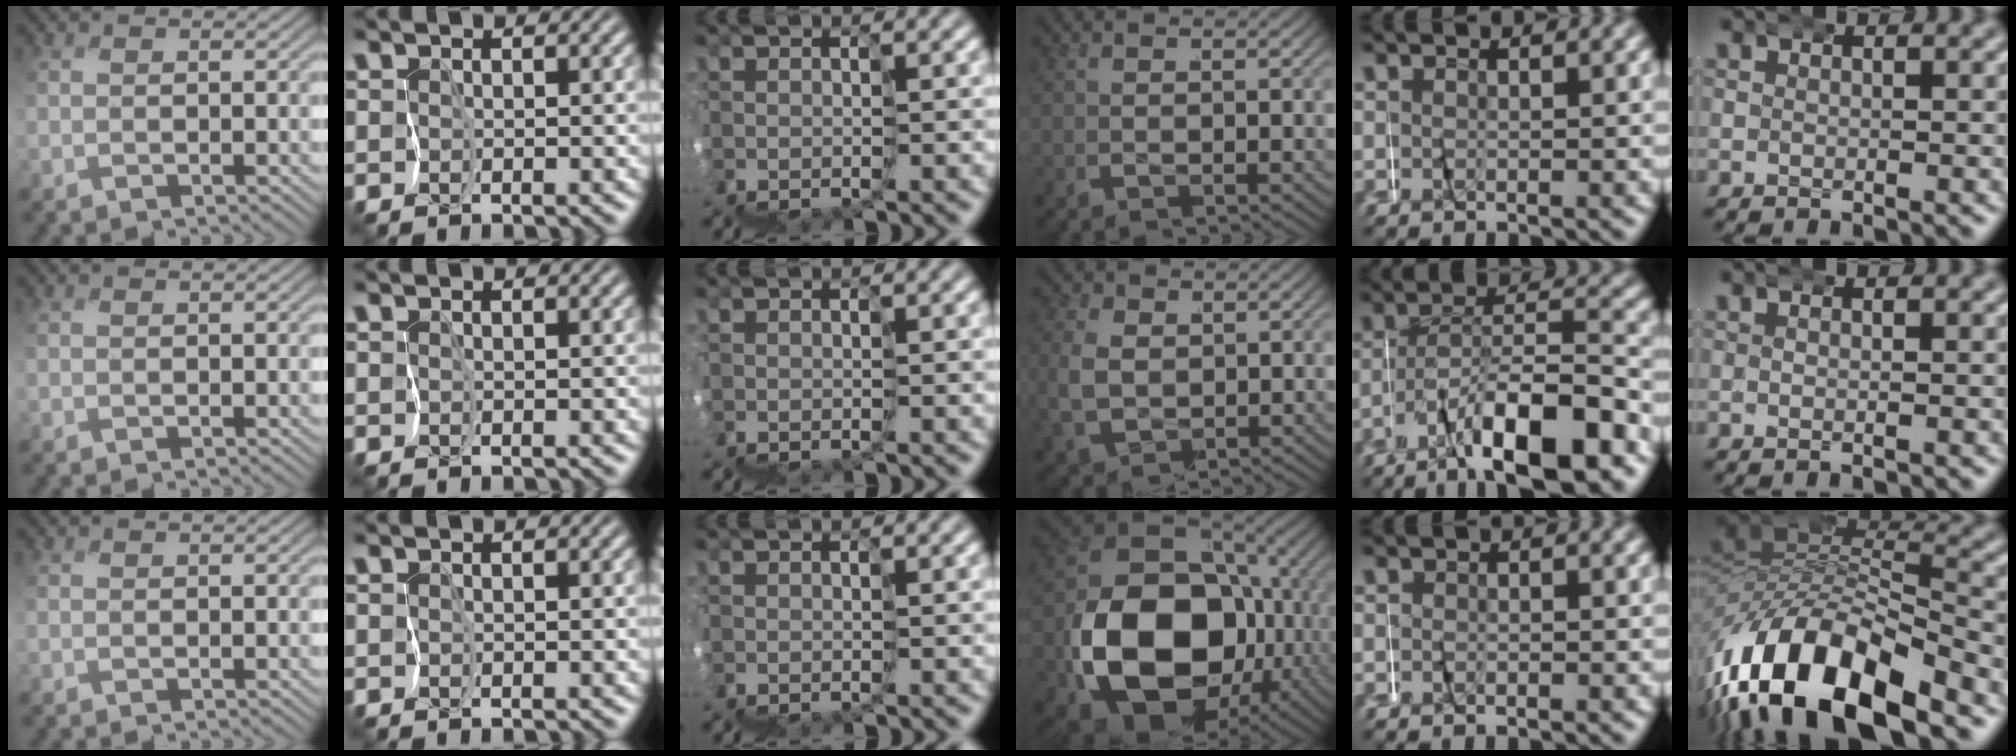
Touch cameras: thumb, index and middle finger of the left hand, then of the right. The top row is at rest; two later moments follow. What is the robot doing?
{"motion": "wrap", "object": "napkin"}